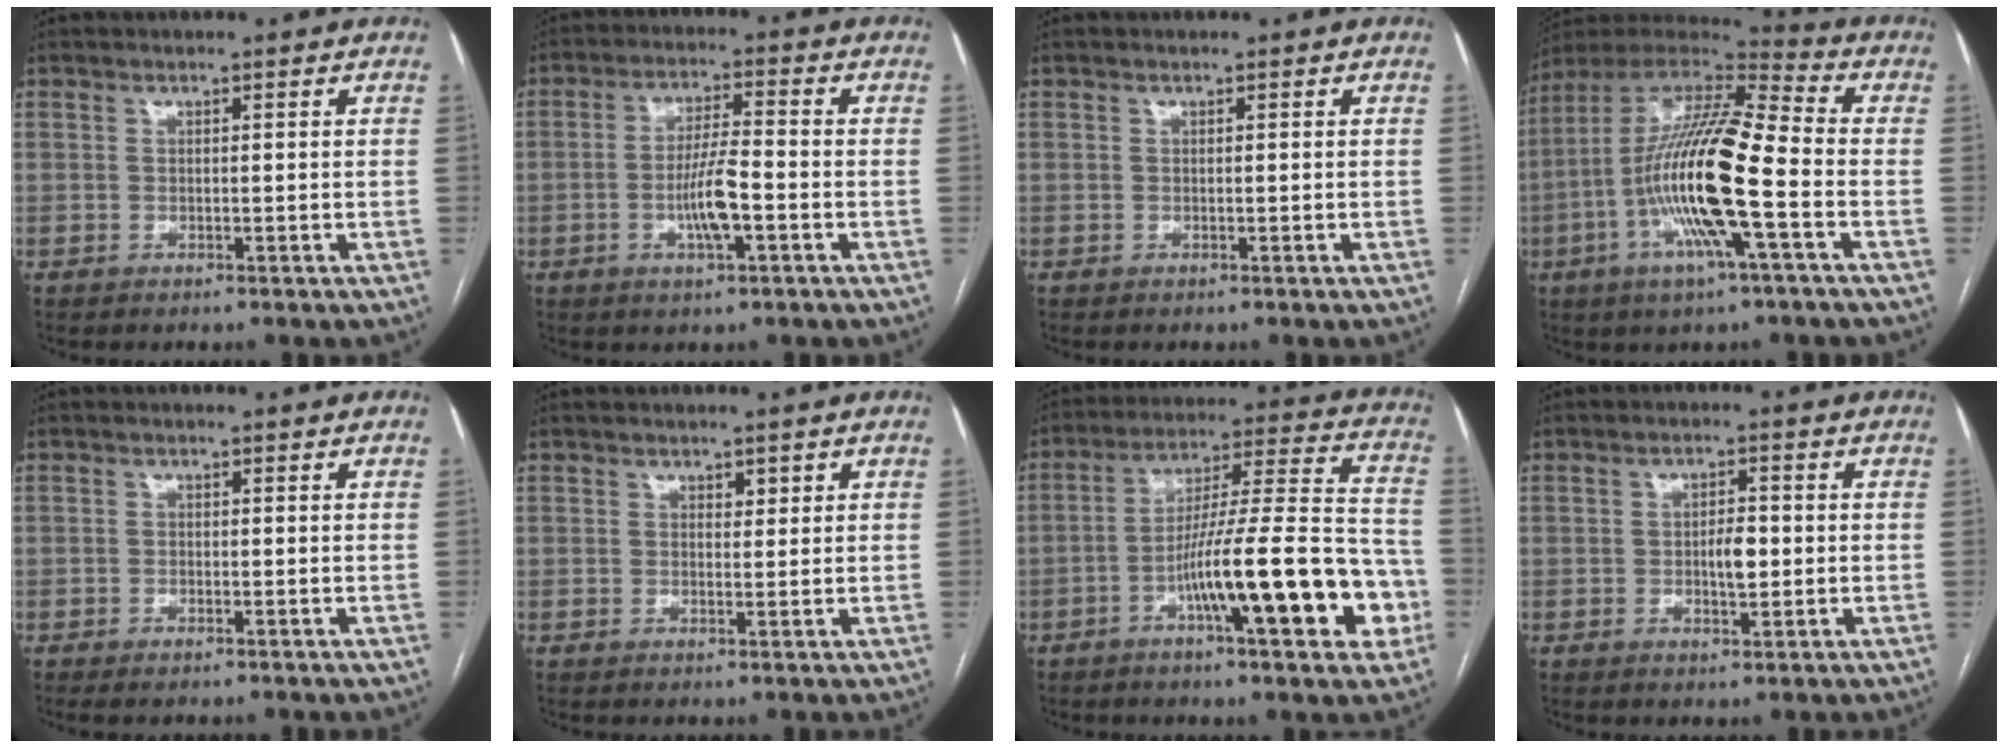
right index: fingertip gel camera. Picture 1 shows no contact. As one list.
[{"total": 6.9, "force": [-2.0, 1.2, 6.5], "torque": [-0.127, 0.003, -0.037]}, {"total": 0.0}, {"total": 19.3, "force": [-4.4, 1.9, 18.7], "torque": [-0.368, -0.005, -0.085]}, {"total": 1.0, "force": [-0.7, 0.4, 0.6], "torque": [-0.012, 0.000, -0.005]}, {"total": 1.3, "force": [0.8, 0.8, 0.7], "torque": [-0.007, 0.000, 0.010]}, {"total": 19.5, "force": [-7.0, 2.6, 18.1], "torque": [-0.249, 0.022, -0.101]}, {"total": 3.6, "force": [-0.3, 1.3, 3.3], "torque": [-0.053, 0.002, -0.003]}]